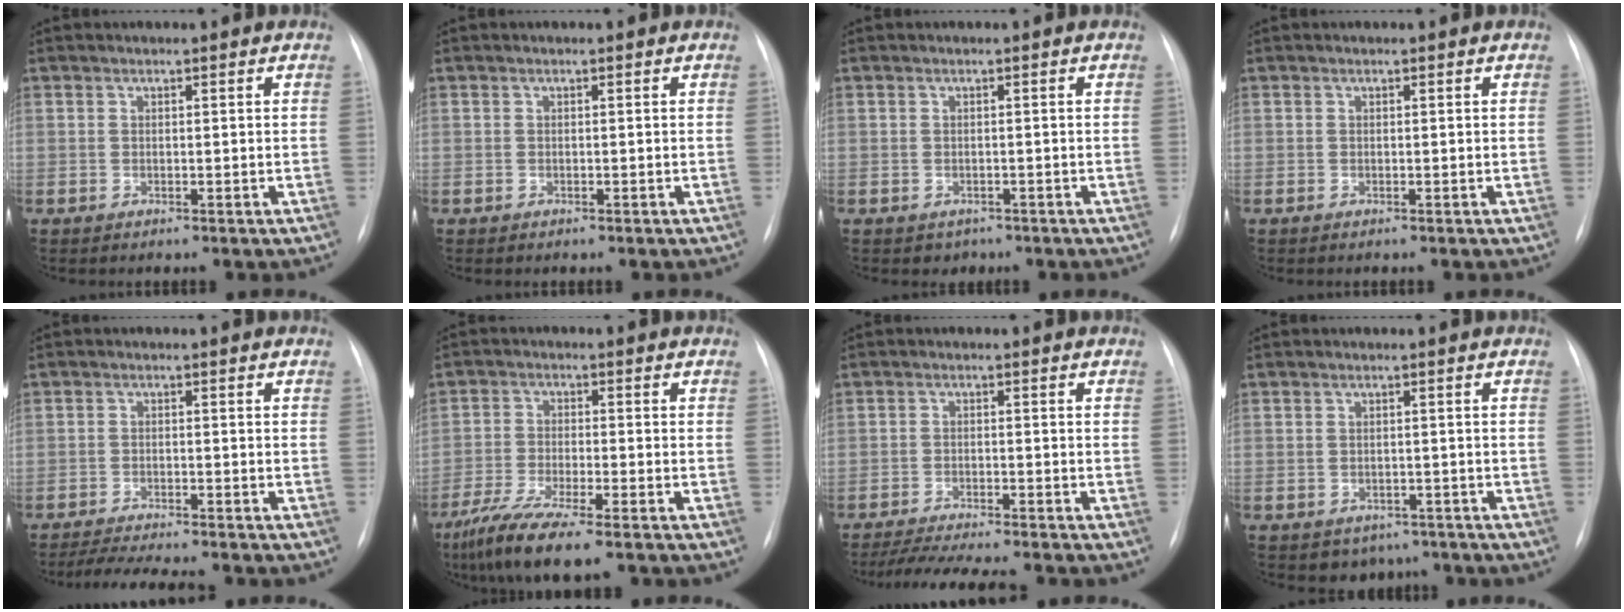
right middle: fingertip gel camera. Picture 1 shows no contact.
{"total": 0.0}
{"total": 1.8, "force": [-1.1, 1.4, 0.1], "torque": [-0.004, 0.004, -0.010]}
{"total": 0.0}
{"total": 7.7, "force": [-6.9, 0.4, 3.4], "torque": [-0.055, -0.015, -0.107]}
{"total": 10.3, "force": [-7.4, 1.1, 7.1], "torque": [-0.131, -0.027, -0.127]}
{"total": 9.8, "force": [-8.7, 0.5, 4.5], "torque": [-0.068, -0.013, -0.134]}
{"total": 4.0, "force": [-2.9, 2.7, 0.5], "torque": [0.002, 0.011, -0.034]}